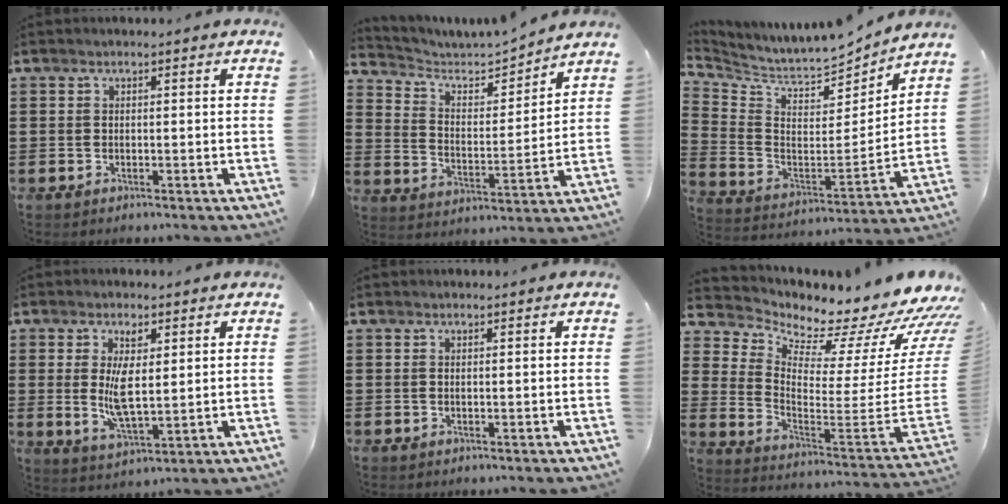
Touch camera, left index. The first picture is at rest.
{"total": 4.1, "force": [3.7, 1.5, 0.9], "torque": [-0.044, -0.026, 0.056]}
{"total": 5.2, "force": [5.0, 0.9, 0.7], "torque": [-0.048, -0.057, 0.081]}
{"total": 6.5, "force": [1.6, 2.8, 5.7], "torque": [-0.098, 0.000, 0.025]}
{"total": 0.0}
{"total": 6.2, "force": [6.1, 0.4, 1.1], "torque": [-0.028, -0.088, 0.091]}